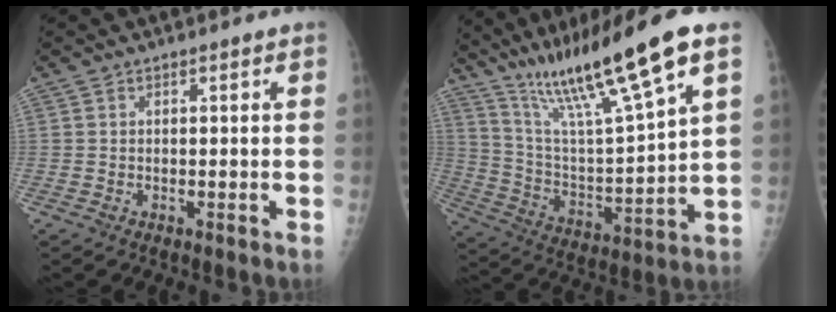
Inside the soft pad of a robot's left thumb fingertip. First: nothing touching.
{"total": 20.6, "force": [13.9, 1.2, 15.1], "torque": [-0.250, -0.050, 0.252]}